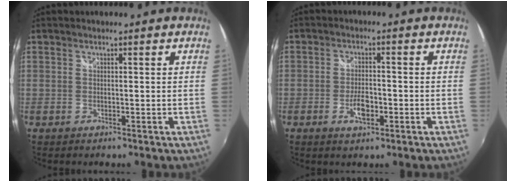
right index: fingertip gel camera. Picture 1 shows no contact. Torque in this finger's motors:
{"motor_torque": [0.50, 0.26, 0.12, 0.03]}